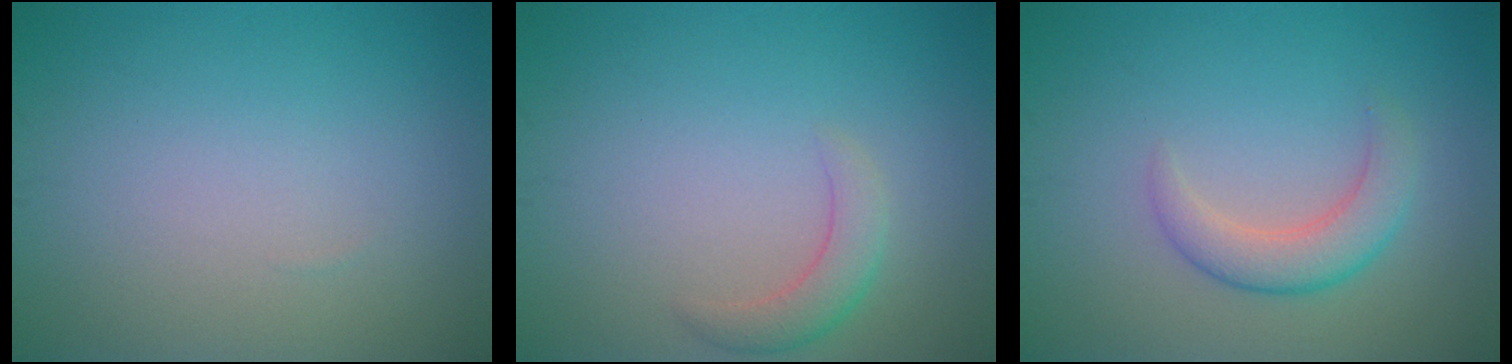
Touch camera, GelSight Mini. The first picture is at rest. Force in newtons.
{"total": 2.2, "press": 2.1, "slide": 0.2}
{"total": 3.1, "press": 3.1, "slide": 0.3}